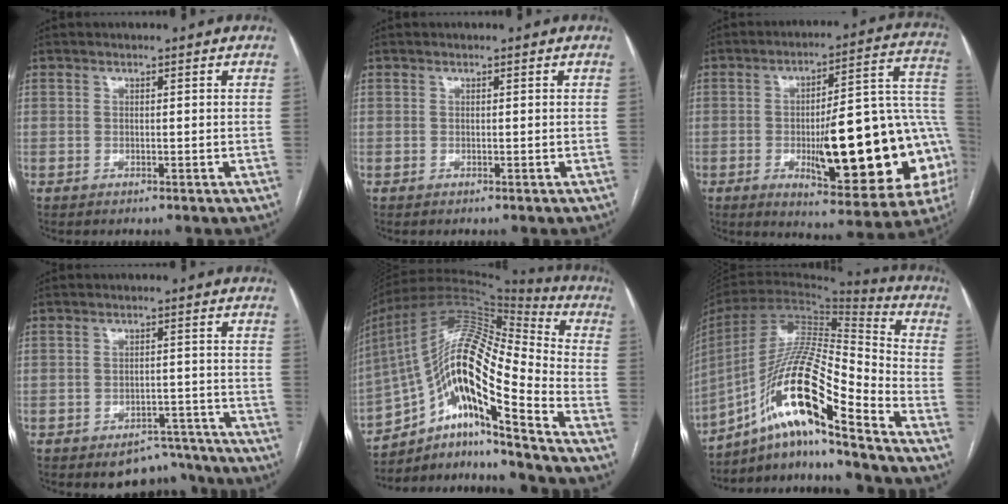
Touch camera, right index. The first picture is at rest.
{"total": 0.0}
{"total": 26.4, "force": [-5.0, 5.8, 25.3], "torque": [-0.274, 0.020, -0.056]}
{"total": 7.0, "force": [-6.2, 3.2, 0.9], "torque": [0.015, 0.020, -0.081]}
{"total": 21.8, "force": [-10.9, 3.8, 18.5], "torque": [-0.346, 0.023, -0.187]}
{"total": 19.5, "force": [-11.6, 1.7, 15.6], "torque": [-0.314, -0.004, -0.208]}